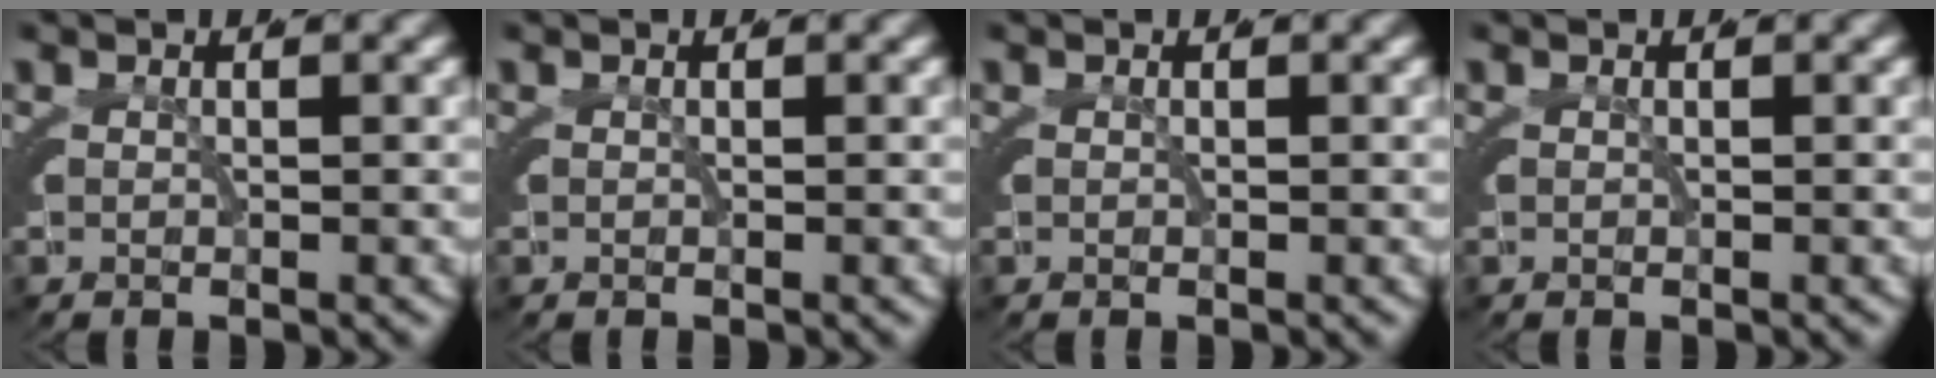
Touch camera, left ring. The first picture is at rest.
{"total": 0.0}
{"total": 0.0}
{"total": 0.0}